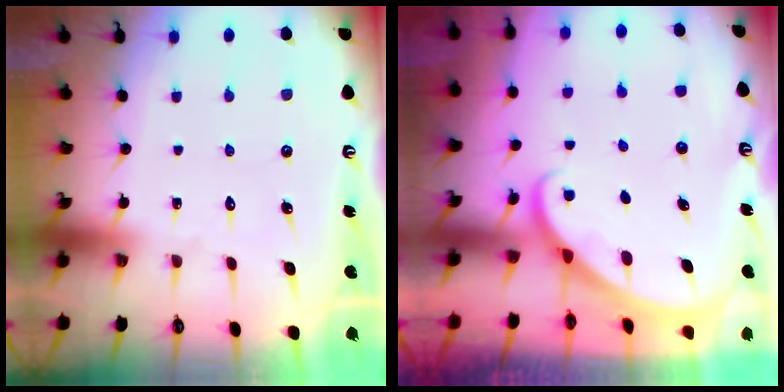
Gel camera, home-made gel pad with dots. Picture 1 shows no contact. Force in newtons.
{"total": 2.1, "press": 2.1, "slide": 0.1}